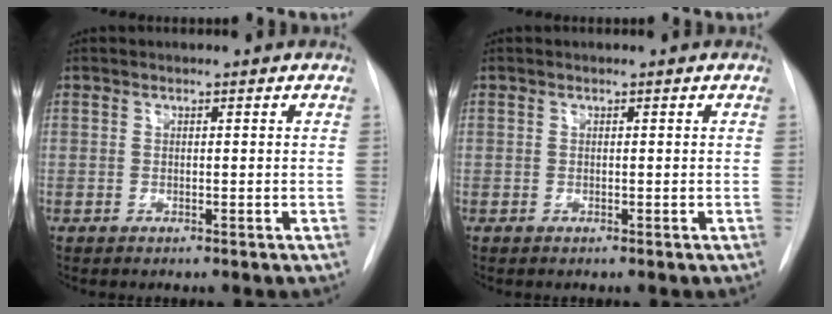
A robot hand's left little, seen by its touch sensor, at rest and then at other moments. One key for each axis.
{"total": 0.0}